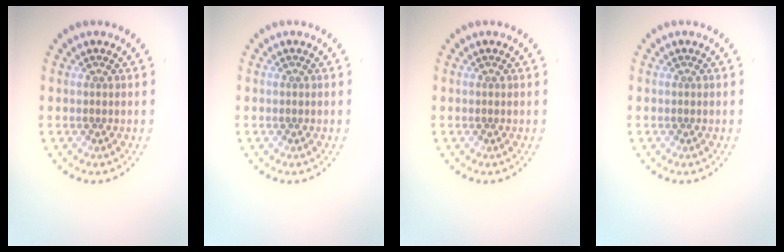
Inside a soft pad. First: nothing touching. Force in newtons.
{"total": 0.0}
{"total": 0.0}
{"total": 0.0}